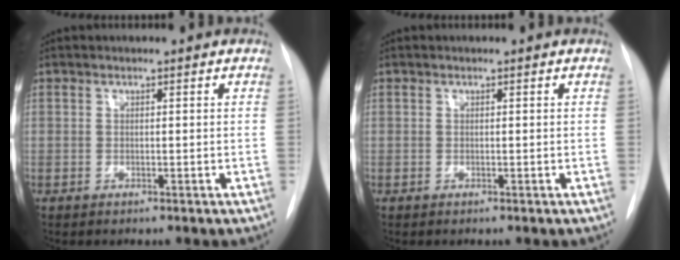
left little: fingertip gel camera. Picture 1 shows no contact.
{"total": 0.0}